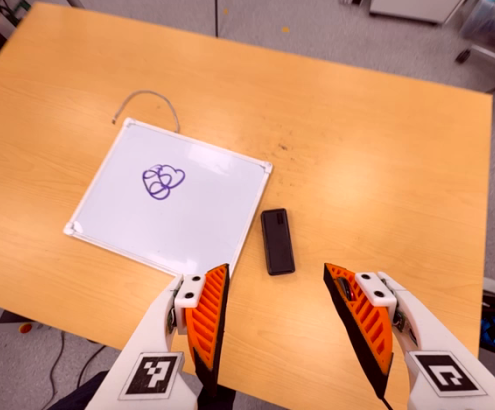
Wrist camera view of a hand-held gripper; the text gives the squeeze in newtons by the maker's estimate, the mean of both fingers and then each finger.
{"total": 0.0}